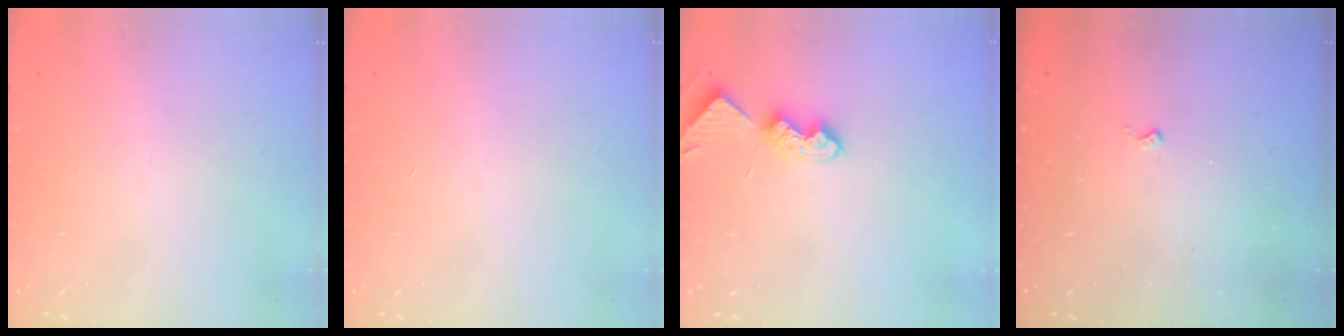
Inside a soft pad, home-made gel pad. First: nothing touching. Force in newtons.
{"total": 0.0}
{"total": 7.5, "press": 7.5, "slide": 0.5}
{"total": 2.6, "press": 2.6, "slide": 0.5}